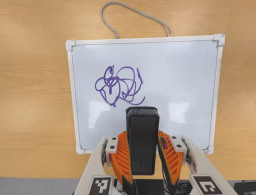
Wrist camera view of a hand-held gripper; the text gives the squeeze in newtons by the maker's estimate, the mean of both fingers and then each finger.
{"total": 5.0, "left": 3.3, "right": 6.7}